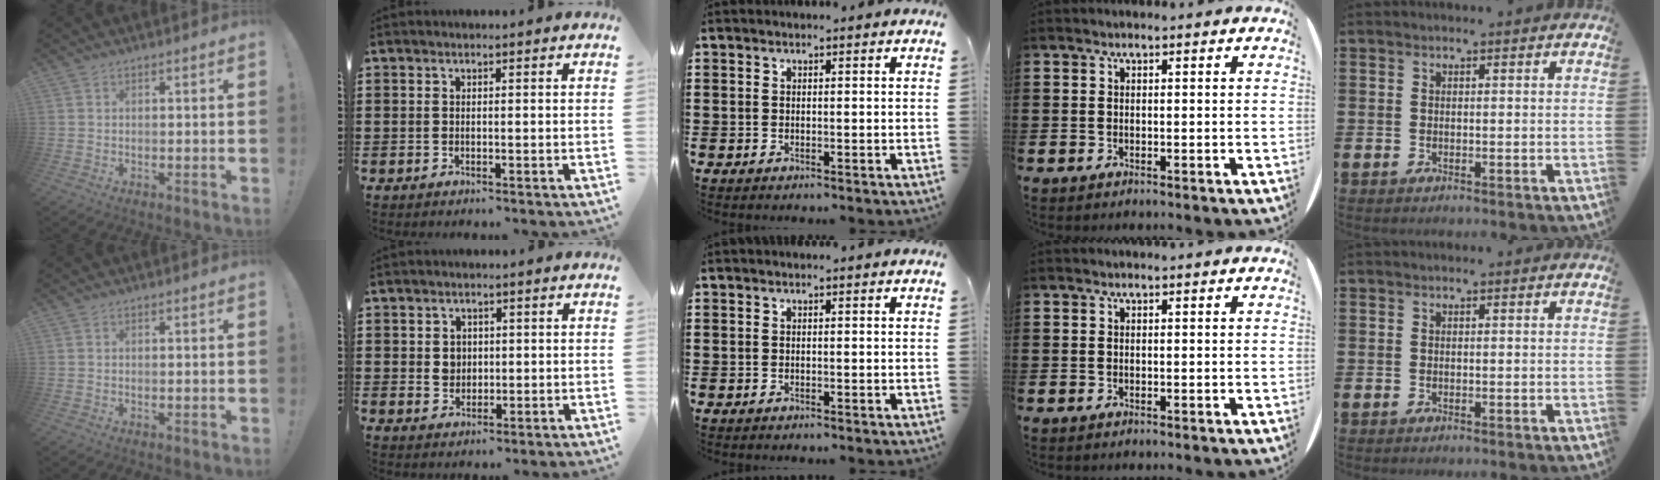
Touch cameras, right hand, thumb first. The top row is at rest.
{"index": {"total": 2.3, "force": [0.3, 1.9, 1.2], "torque": [-0.030, 0.007, 0.005]}}